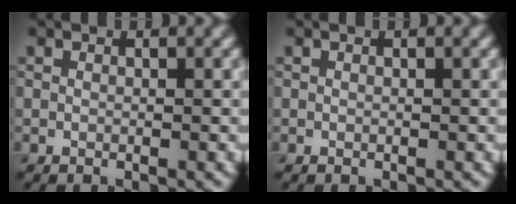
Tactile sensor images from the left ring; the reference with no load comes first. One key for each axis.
{"total": 0.0}